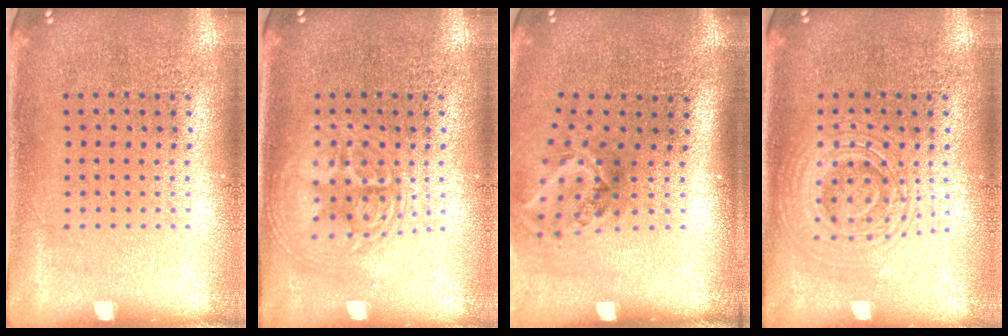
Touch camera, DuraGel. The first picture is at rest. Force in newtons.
{"total": 2.5, "press": 2.5, "slide": 0.4}
{"total": 2.0, "press": 1.3, "slide": 1.5}
{"total": 2.7, "press": 2.7, "slide": 0.5}